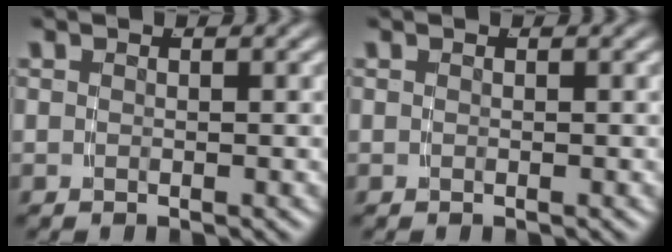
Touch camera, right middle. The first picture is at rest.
{"total": 0.0}